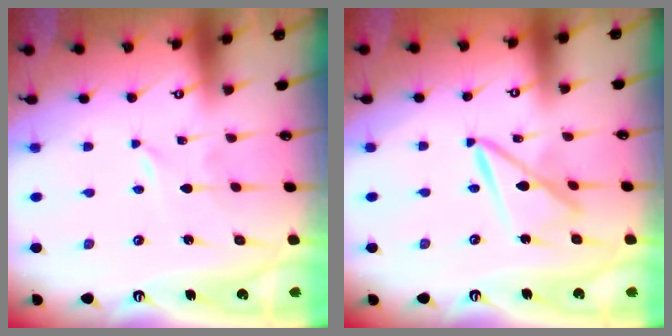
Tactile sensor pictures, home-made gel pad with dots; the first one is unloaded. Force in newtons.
{"total": 9.1, "press": 9.1, "slide": 0.8}